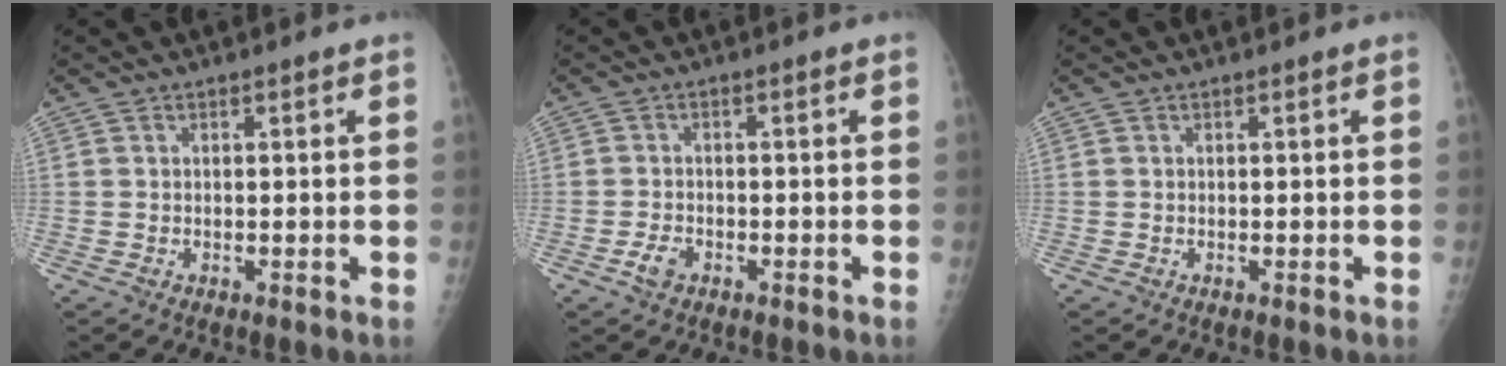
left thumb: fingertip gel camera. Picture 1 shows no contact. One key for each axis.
{"total": 2.7, "fx": -1.5, "fy": 1.6, "fz": 1.5, "tx": -0.030, "ty": 0.007, "tz": -0.026}
{"total": 0.0}